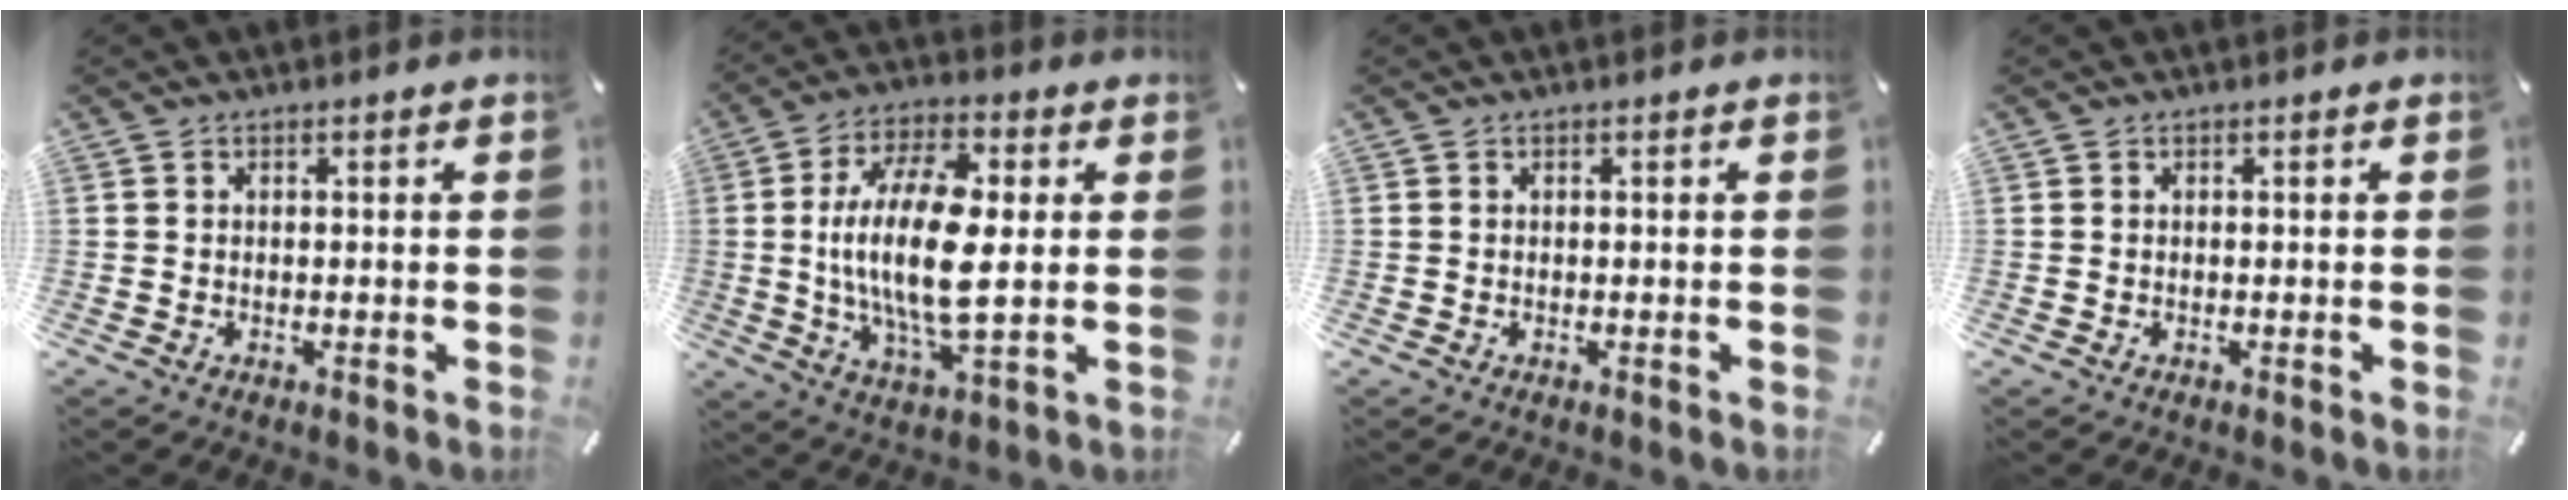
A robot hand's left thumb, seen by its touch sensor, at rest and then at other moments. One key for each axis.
{"total": 17.5, "fx": 1.2, "fy": 7.0, "fz": 16.0, "tx": -0.332, "ty": -0.010, "tz": 0.011}
{"total": 0.0}
{"total": 0.0}